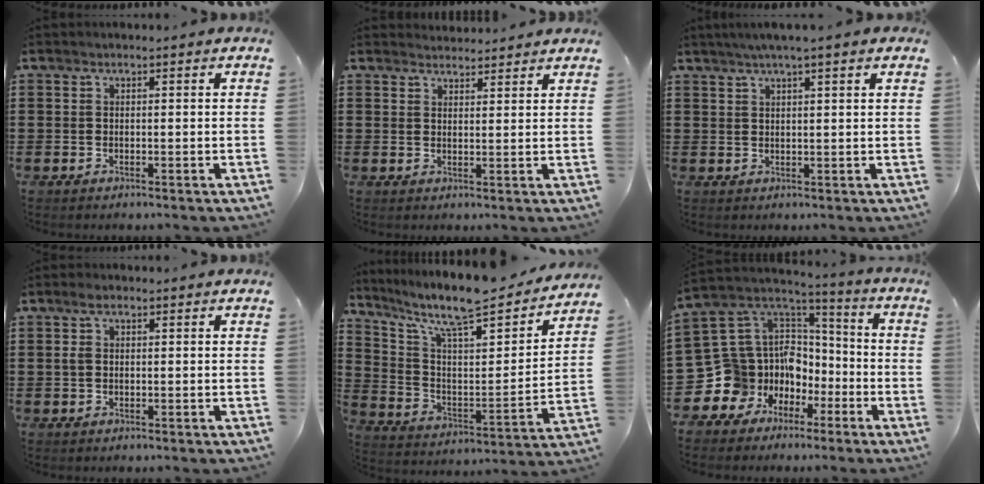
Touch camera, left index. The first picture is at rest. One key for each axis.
{"total": 2.3, "fx": 2.2, "fy": 0.2, "fz": -0.1, "tx": -0.004, "ty": -0.004, "tz": 0.044}
{"total": 2.6, "fx": 1.9, "fy": -0.2, "fz": 1.7, "tx": -0.038, "ty": 0.005, "tz": 0.034}
{"total": 2.5, "fx": 0.4, "fy": 1.4, "fz": 2.1, "tx": -0.053, "ty": 0.006, "tz": 0.003}
{"total": 9.9, "fx": 8.5, "fy": 1.5, "fz": 4.9, "tx": -0.117, "ty": -0.070, "tz": 0.139}
{"total": 12.6, "fx": -3.7, "fy": 11.7, "fz": 2.6, "tx": -0.123, "ty": -0.030, "tz": -0.044}